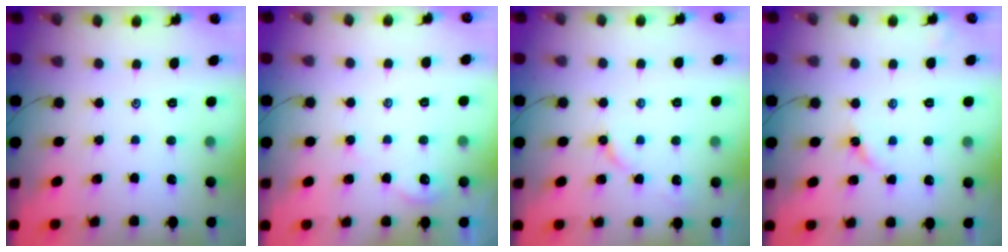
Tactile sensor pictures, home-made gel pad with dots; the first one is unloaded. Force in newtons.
{"total": 2.8, "press": 2.7, "slide": 0.4}
{"total": 4.6, "press": 4.5, "slide": 0.6}
{"total": 3.7, "press": 3.7, "slide": 0.5}